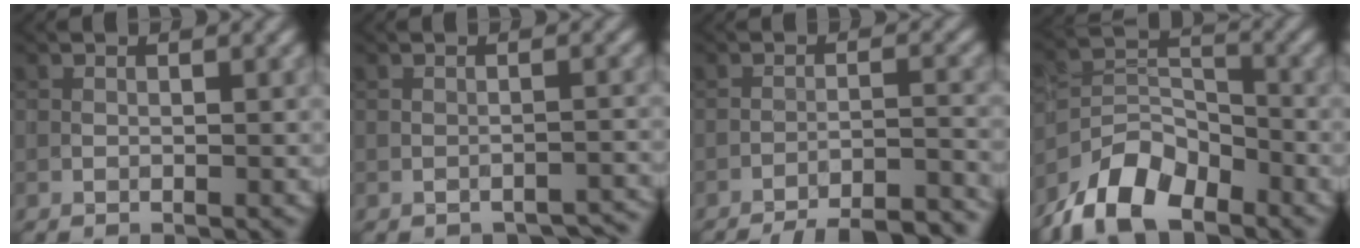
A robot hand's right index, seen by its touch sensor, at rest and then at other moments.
{"total": 2.1, "force": [-2.0, 0.6, 0.4], "torque": [0.001, 0.004, -0.025]}
{"total": 15.4, "force": [-14.4, 3.6, 3.8], "torque": [-0.018, 0.022, -0.165]}
{"total": 7.7, "force": [-5.8, 3.7, 3.5], "torque": [-0.058, -0.001, -0.124]}